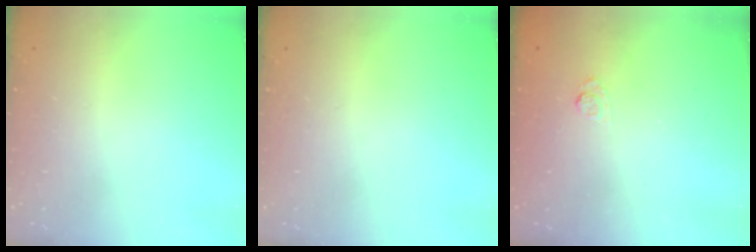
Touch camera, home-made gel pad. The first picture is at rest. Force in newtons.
{"total": 0.0}
{"total": 2.9, "press": 2.5, "slide": 1.5}